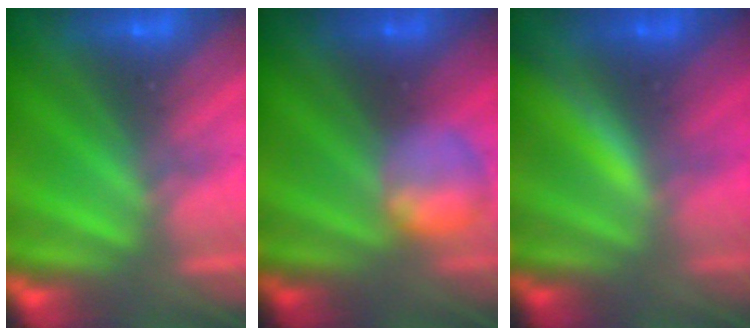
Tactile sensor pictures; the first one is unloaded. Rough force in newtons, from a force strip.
{"total": 2.4}
{"total": 1.7}